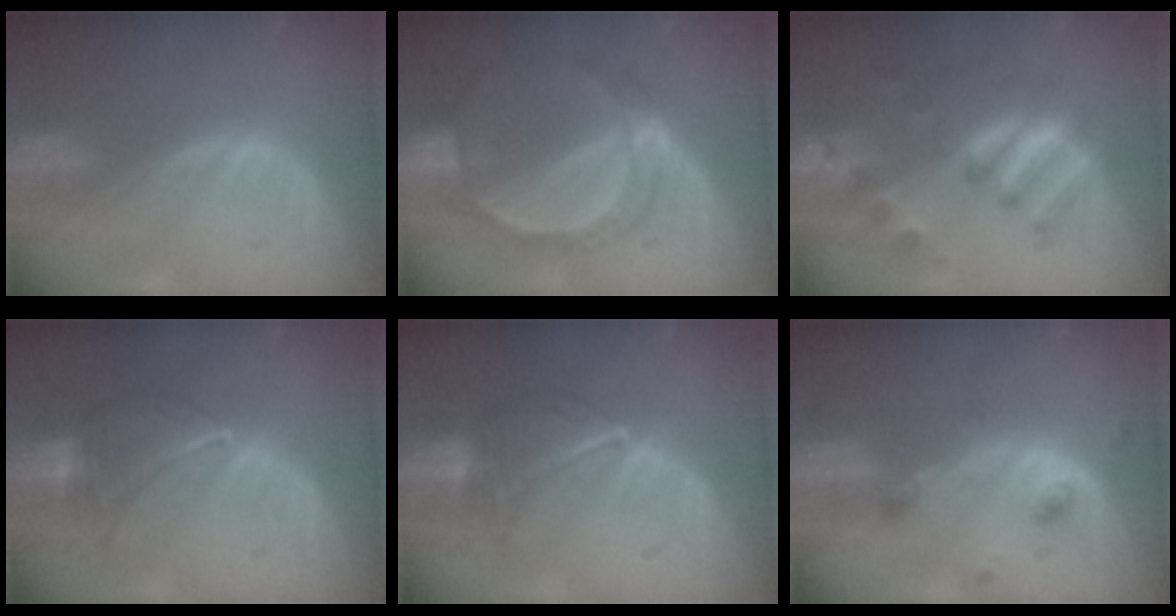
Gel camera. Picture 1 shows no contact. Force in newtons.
{"total": 7.2, "press": 6.4, "slide": 3.3}
{"total": 9.5, "press": 8.3, "slide": 4.7}
{"total": 7.4, "press": 6.9, "slide": 2.5}
{"total": 6.7, "press": 6.5, "slide": 1.5}
{"total": 3.8, "press": 3.7, "slide": 0.5}